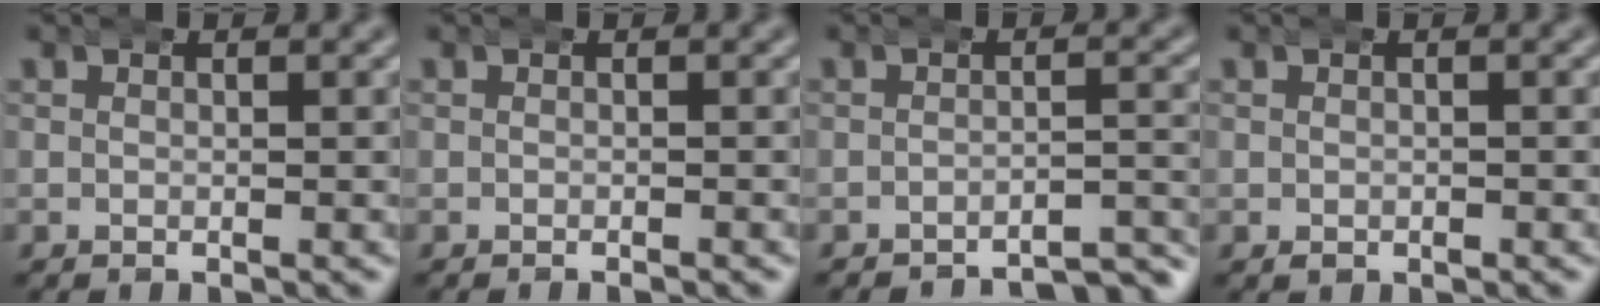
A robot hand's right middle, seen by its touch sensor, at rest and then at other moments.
{"total": 0.5, "force": [-0.5, -0.1, 0.1], "torque": [-0.002, 0.001, -0.008]}
{"total": 5.2, "force": [-5.0, 0.9, 1.3], "torque": [-0.012, -0.010, -0.076]}
{"total": 0.8, "force": [-0.3, 0.6, 0.3], "torque": [-0.011, -0.006, 0.002]}